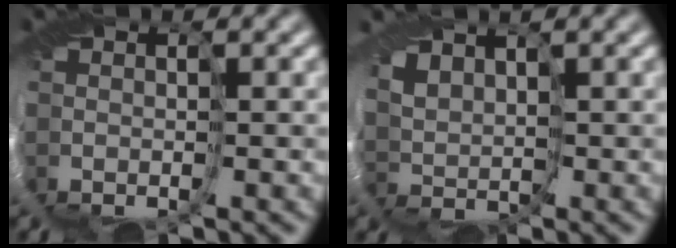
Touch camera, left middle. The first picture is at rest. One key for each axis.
{"total": 2.1, "fx": 1.9, "fy": 0.8, "fz": 0.6, "tx": -0.022, "ty": 0.001, "tz": 0.035}